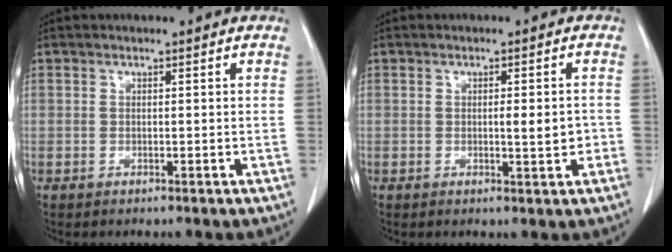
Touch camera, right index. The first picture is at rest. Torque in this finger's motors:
{"motor_torque": [0.16, 0.09, 0.10, 0.04]}